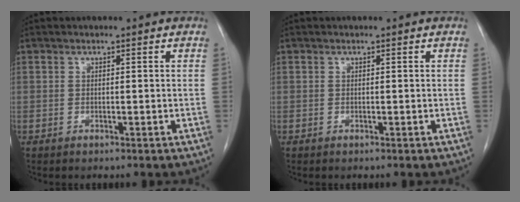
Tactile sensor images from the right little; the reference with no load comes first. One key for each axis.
{"total": 0.0}